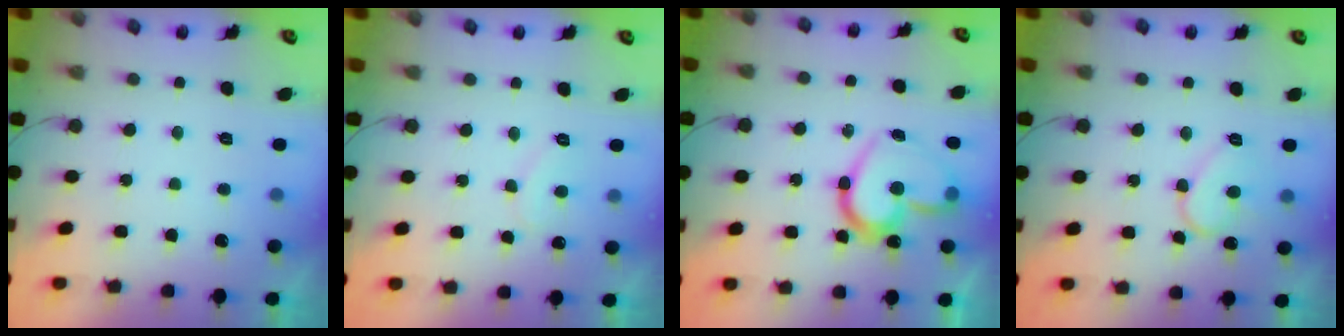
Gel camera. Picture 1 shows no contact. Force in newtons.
{"total": 6.8, "press": 6.8, "slide": 0.5}
{"total": 16.9, "press": 16.9, "slide": 1.6}
{"total": 8.5, "press": 8.5, "slide": 0.7}